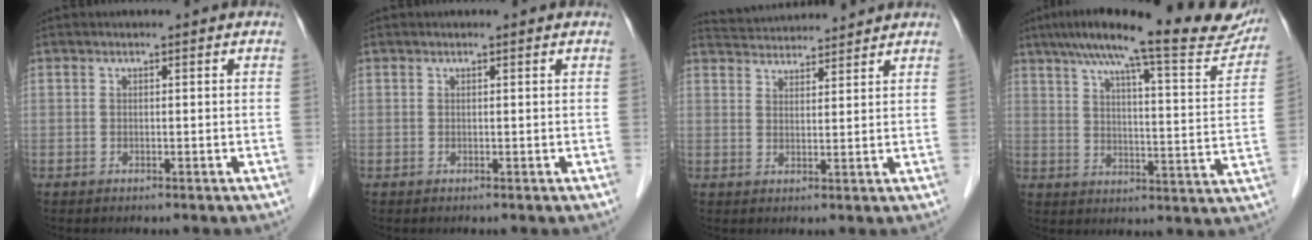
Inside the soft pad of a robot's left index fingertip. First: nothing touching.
{"total": 0.0}
{"total": 8.0, "force": [7.8, 0.7, 1.3], "torque": [-0.030, 0.031, 0.121]}
{"total": 23.5, "force": [19.6, 2.9, 12.6], "torque": [-0.184, -0.004, 0.248]}